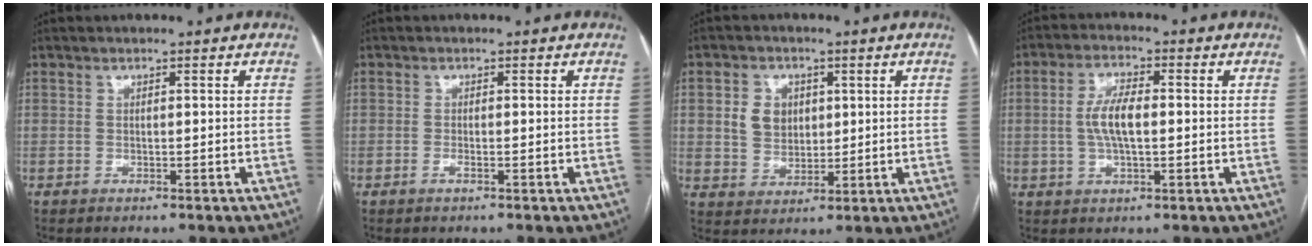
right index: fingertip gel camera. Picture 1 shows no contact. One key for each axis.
{"total": 1.0, "fx": -0.5, "fy": 0.2, "fz": 0.9, "tx": -0.019, "ty": -0.001, "tz": -0.008}
{"total": 6.2, "fx": 1.6, "fy": 5.1, "fz": 3.2, "tx": -0.062, "ty": 0.012, "tz": 0.039}
{"total": 6.1, "fx": -0.1, "fy": 2.0, "fz": 5.8, "tx": -0.120, "ty": 0.008, "tz": -0.002}